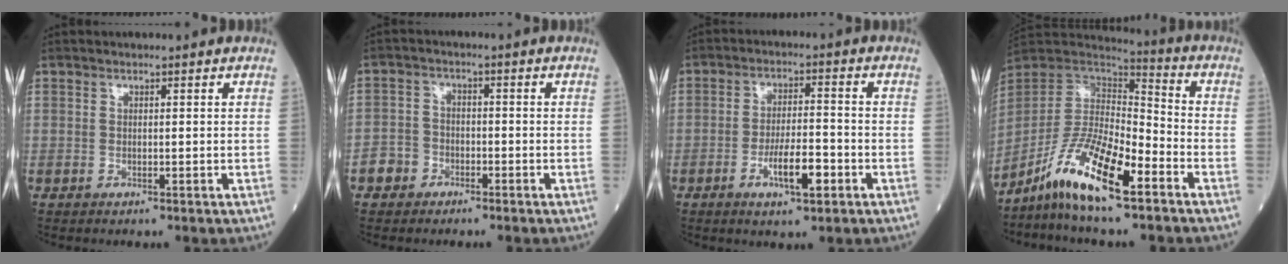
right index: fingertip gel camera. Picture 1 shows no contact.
{"total": 3.5, "force": [-2.2, 2.7, 0.6], "torque": [-0.016, 0.011, -0.047]}
{"total": 6.7, "force": [-2.9, 1.5, 5.8], "torque": [-0.106, -0.001, -0.049]}
{"total": 13.5, "force": [-8.2, 2.6, 10.4], "torque": [-0.204, 0.003, -0.157]}